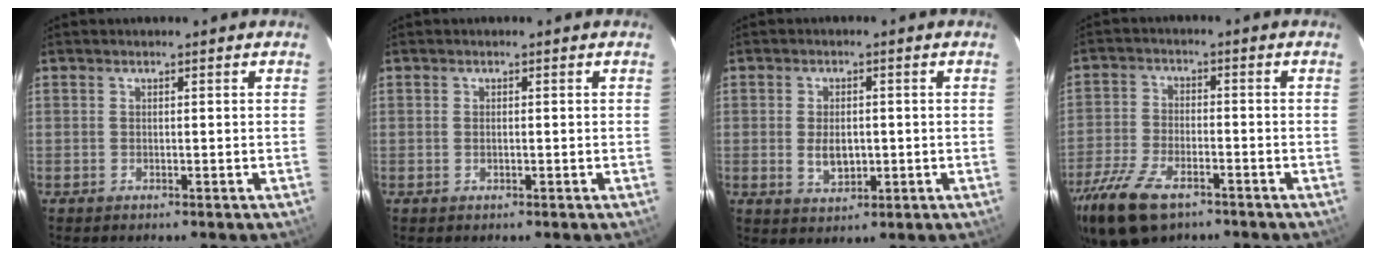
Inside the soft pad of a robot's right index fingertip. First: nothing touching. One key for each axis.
{"total": 0.0}
{"total": 4.8, "fx": -0.5, "fy": 3.2, "fz": 3.6, "tx": -0.068, "ty": -0.006, "tz": -0.002}
{"total": 14.8, "fx": -9.7, "fy": 6.9, "fz": 8.8, "tx": -0.219, "ty": -0.034, "tz": -0.183}